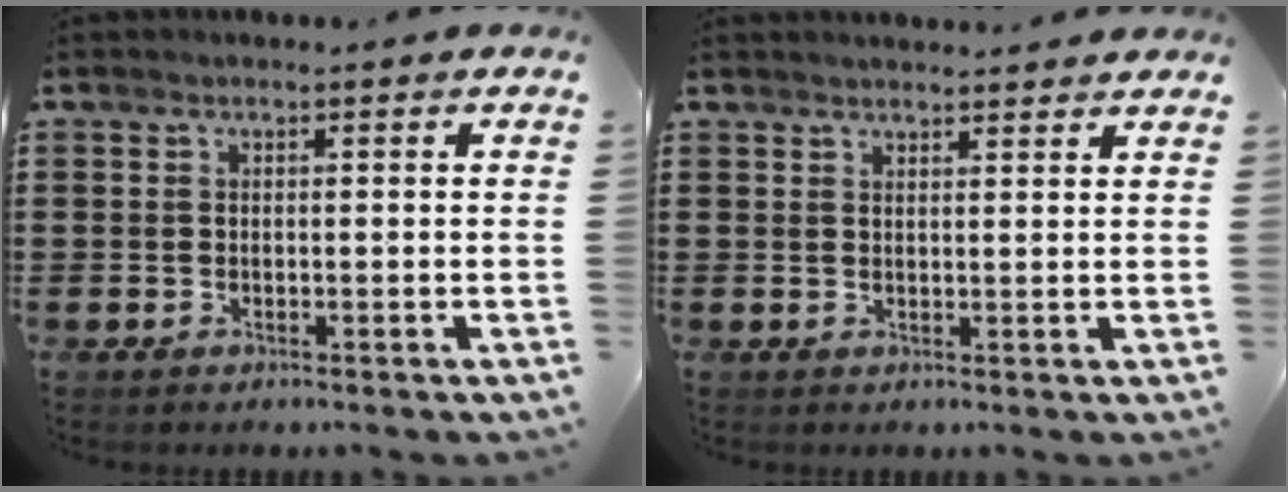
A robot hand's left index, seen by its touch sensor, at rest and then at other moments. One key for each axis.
{"total": 1.6, "fx": 1.6, "fy": 0.0, "fz": 0.1, "tx": -0.005, "ty": -0.001, "tz": 0.032}